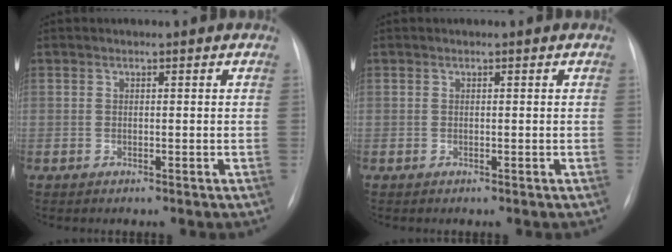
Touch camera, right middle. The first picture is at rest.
{"total": 0.0}